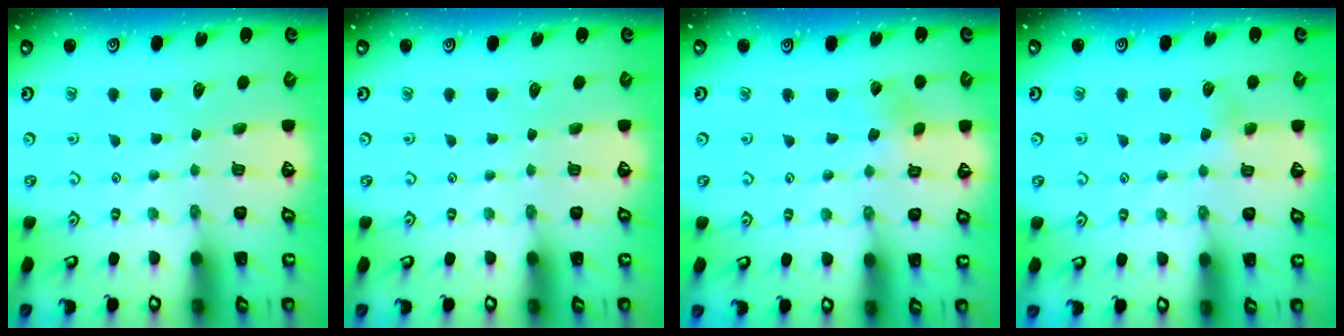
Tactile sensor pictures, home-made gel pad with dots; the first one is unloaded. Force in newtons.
{"total": 0.0}
{"total": 2.2, "press": 2.2, "slide": 0.3}
{"total": 2.4, "press": 2.4, "slide": 0.4}